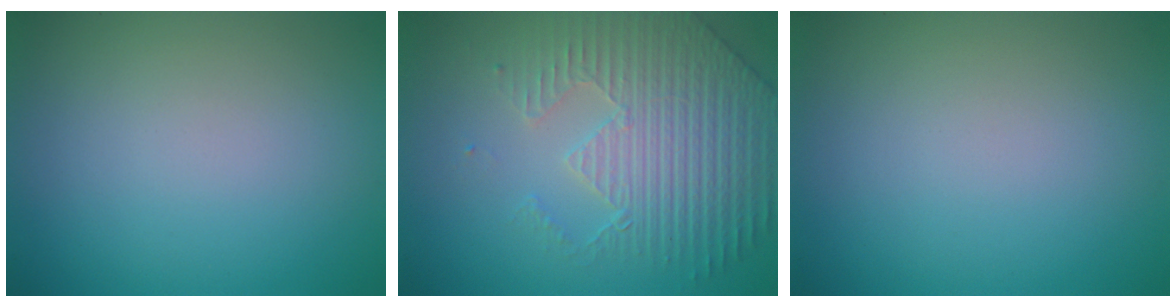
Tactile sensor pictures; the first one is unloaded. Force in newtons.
{"total": 4.2, "press": 4.1, "slide": 1.0}
{"total": 0.0}